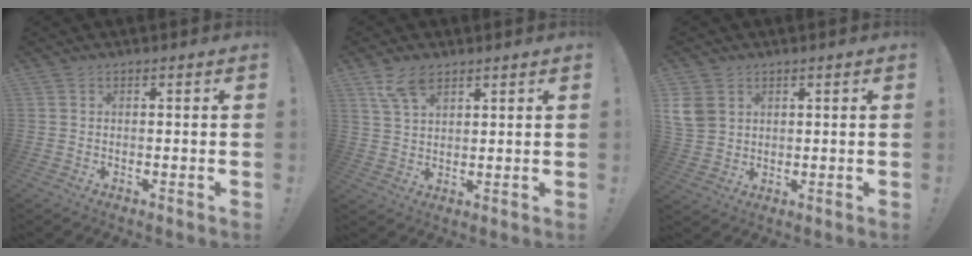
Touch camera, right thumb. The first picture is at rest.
{"total": 7.9, "force": [5.0, 3.8, 4.7], "torque": [-0.090, -0.014, 0.097]}
{"total": 6.7, "force": [2.7, 5.2, 3.2], "torque": [-0.069, -0.007, 0.056]}